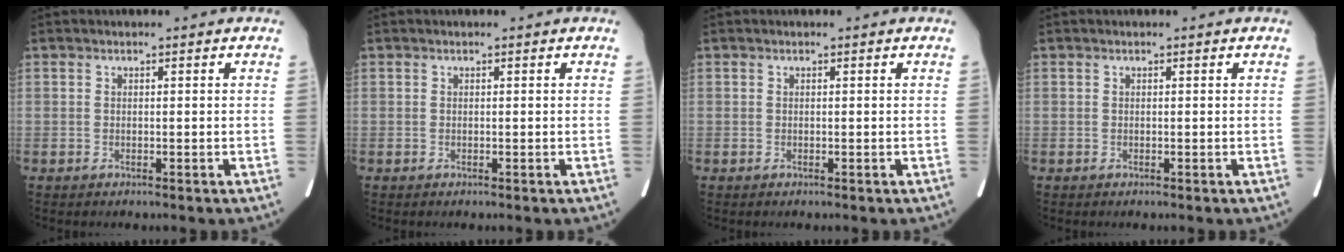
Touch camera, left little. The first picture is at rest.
{"total": 0.0}
{"total": 0.0}
{"total": 0.0}